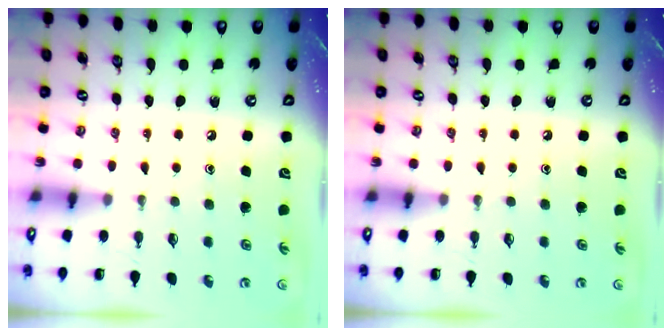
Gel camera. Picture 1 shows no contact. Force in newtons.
{"total": 0.0}